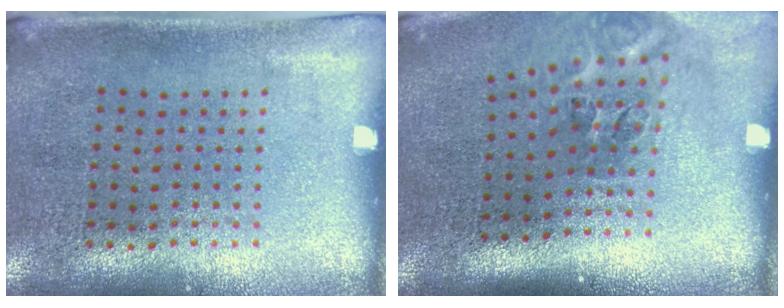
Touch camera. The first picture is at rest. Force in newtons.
{"total": 2.2, "press": 1.4, "slide": 1.7}